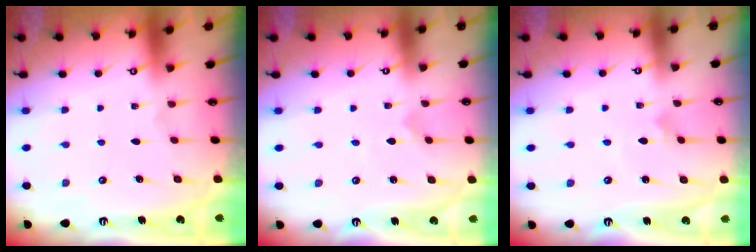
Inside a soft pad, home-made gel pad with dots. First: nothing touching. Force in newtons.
{"total": 0.0}
{"total": 1.5, "press": 1.5, "slide": 0.1}